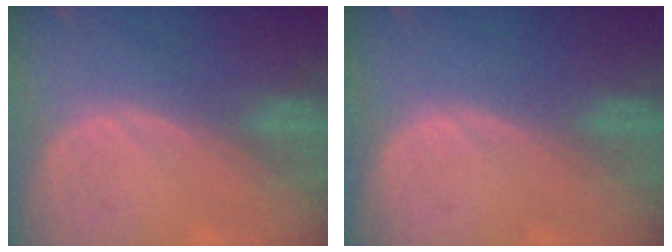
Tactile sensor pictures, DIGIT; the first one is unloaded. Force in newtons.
{"total": 0.0}